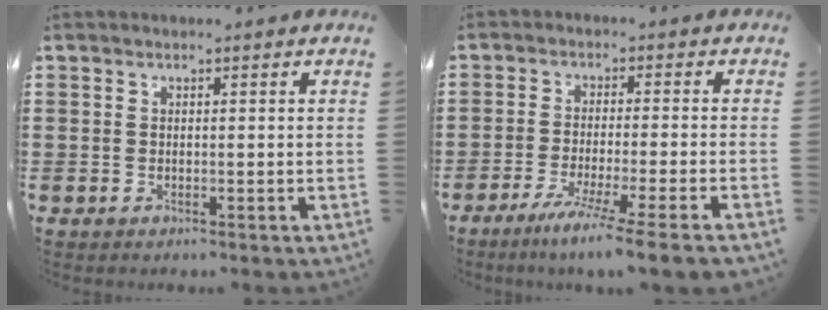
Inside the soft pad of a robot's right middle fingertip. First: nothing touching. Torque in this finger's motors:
{"motor_torque": [1.87, -0.26, 0.56, 0.18]}